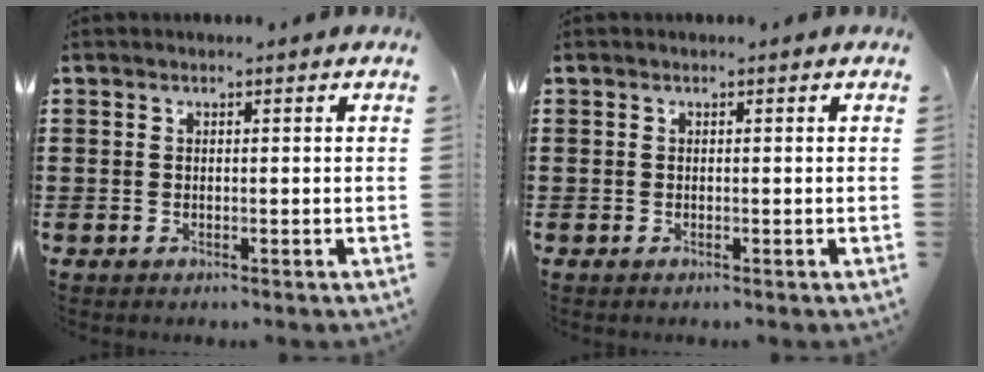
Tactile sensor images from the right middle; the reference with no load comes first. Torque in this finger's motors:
{"motor_torque": [-1.29, 0.85, -0.01, 0.01]}